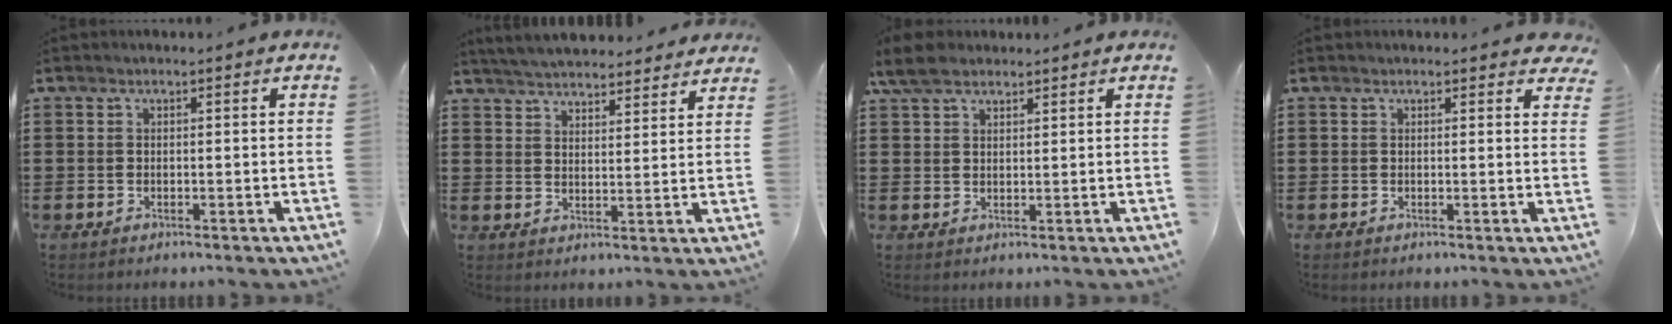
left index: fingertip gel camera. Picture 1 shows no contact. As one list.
[{"total": 4.8, "force": [4.8, 0.2, 0.4], "torque": [-0.027, -0.022, 0.086]}, {"total": 5.0, "force": [3.6, 2.3, 2.6], "torque": [-0.054, 0.002, 0.067]}, {"total": 1.4, "force": [1.3, 0.5, 0.4], "torque": [-0.004, 0.002, 0.023]}]